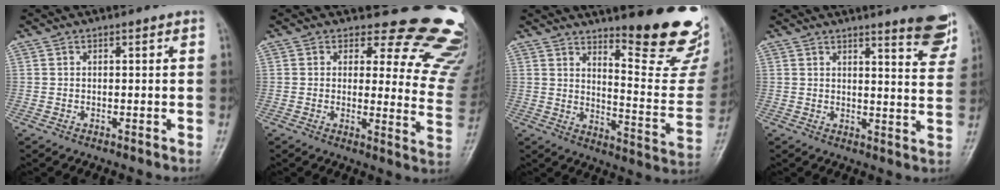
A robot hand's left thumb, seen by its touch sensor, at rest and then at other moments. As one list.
[{"total": 18.4, "force": [15.3, 8.2, 6.2], "torque": [-0.019, -0.126, 0.146]}, {"total": 21.1, "force": [16.1, 4.8, 12.8], "torque": [-0.130, -0.134, 0.210]}, {"total": 8.4, "force": [6.5, 1.2, 5.2], "torque": [-0.046, -0.049, 0.072]}]